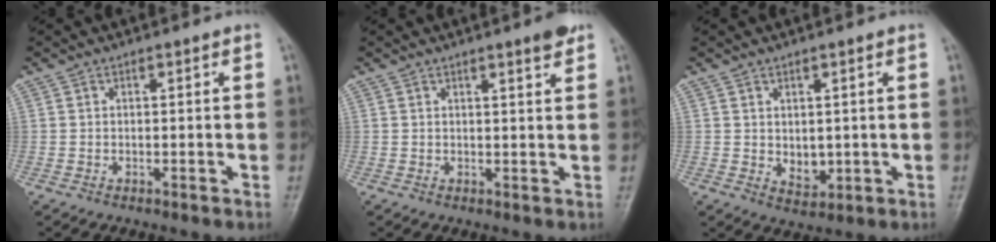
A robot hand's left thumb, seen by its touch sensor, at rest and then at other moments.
{"total": 2.9, "force": [2.1, 0.3, 2.0], "torque": [-0.026, -0.013, 0.027]}
{"total": 3.7, "force": [0.5, 2.5, 2.7], "torque": [-0.030, -0.013, 0.019]}